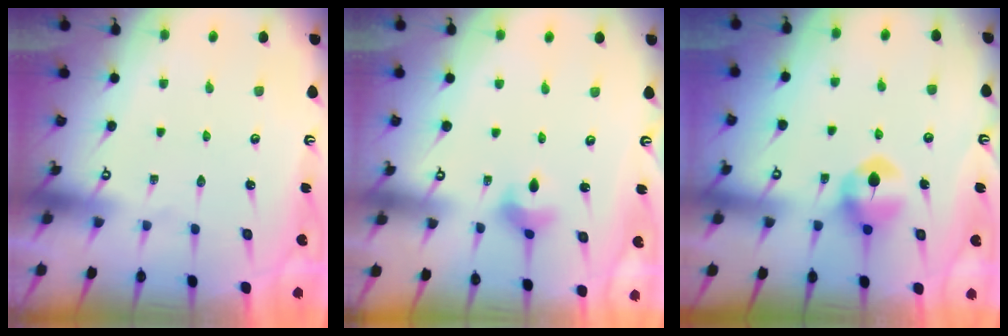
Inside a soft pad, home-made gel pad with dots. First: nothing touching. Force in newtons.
{"total": 4.2, "press": 4.1, "slide": 0.7}
{"total": 8.2, "press": 8.2, "slide": 0.2}